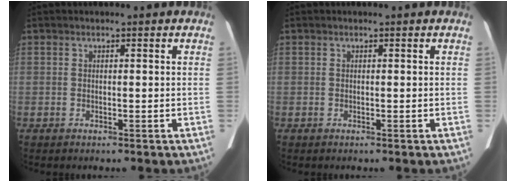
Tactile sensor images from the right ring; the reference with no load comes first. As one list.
[{"total": 0.0}]